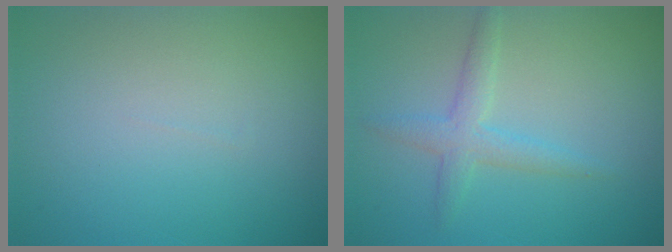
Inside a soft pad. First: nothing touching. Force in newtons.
{"total": 2.4, "press": 2.4, "slide": 0.1}